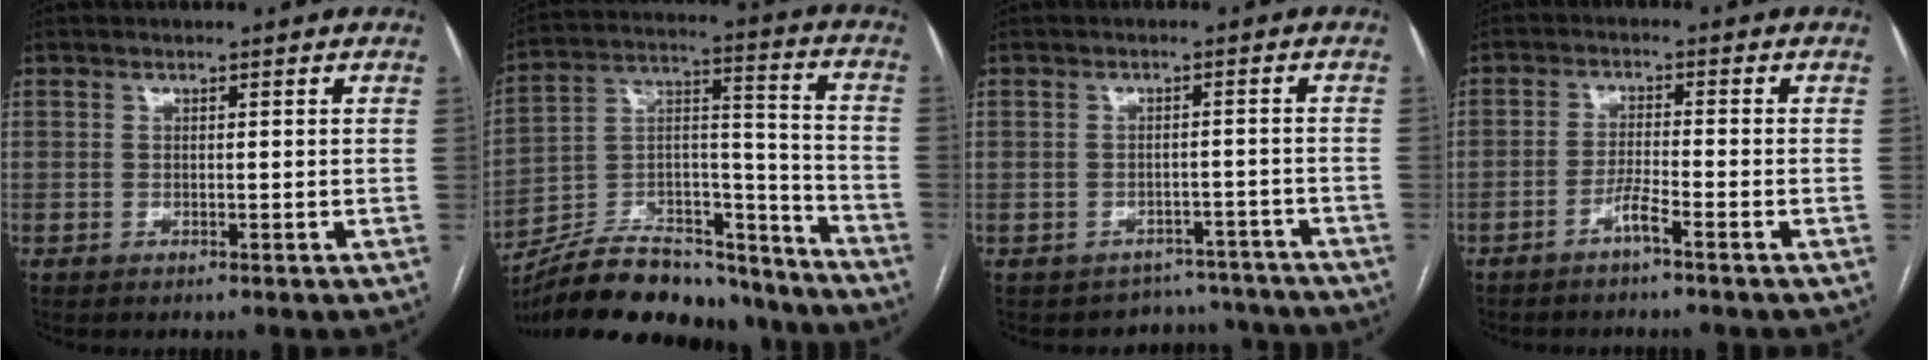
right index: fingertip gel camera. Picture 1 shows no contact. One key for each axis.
{"total": 25.3, "fx": -22.3, "fy": 7.9, "fz": 9.1, "tx": -0.152, "ty": 0.025, "tz": -0.346}
{"total": 7.4, "fx": -6.3, "fy": 3.5, "fz": -1.2, "tx": 0.032, "ty": 0.039, "tz": -0.066}
{"total": 2.9, "fx": -2.0, "fy": -0.5, "fz": 2.0, "tx": -0.043, "ty": 0.000, "tz": -0.040}